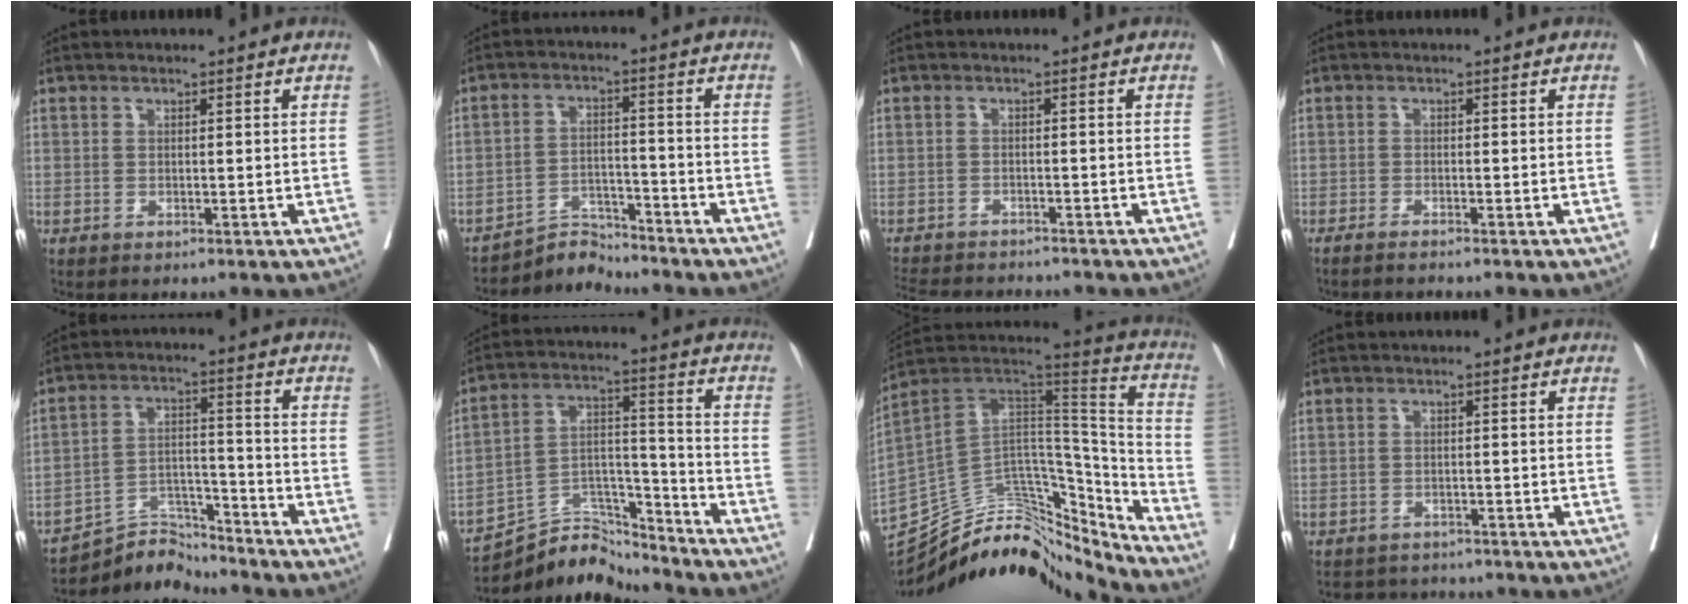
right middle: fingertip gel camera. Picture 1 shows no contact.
{"total": 5.1, "force": [-4.9, 0.2, -1.3], "torque": [0.020, 0.007, -0.084]}
{"total": 10.6, "force": [-9.8, 2.1, 3.5], "torque": [-0.064, -0.007, -0.137]}
{"total": 2.9, "force": [-2.5, -0.5, 1.4], "torque": [-0.017, 0.002, -0.036]}
{"total": 7.6, "force": [-7.5, 0.5, -1.0], "torque": [0.017, 0.021, -0.135]}
{"total": 11.2, "force": [-11.1, 1.5, 0.7], "torque": [-0.008, 0.042, -0.201]}
{"total": 23.6, "force": [-21.5, 6.8, 7.2], "torque": [-0.121, 0.063, -0.333]}
{"total": 4.2, "force": [-3.9, 1.2, -0.4], "torque": [0.010, 0.002, -0.060]}